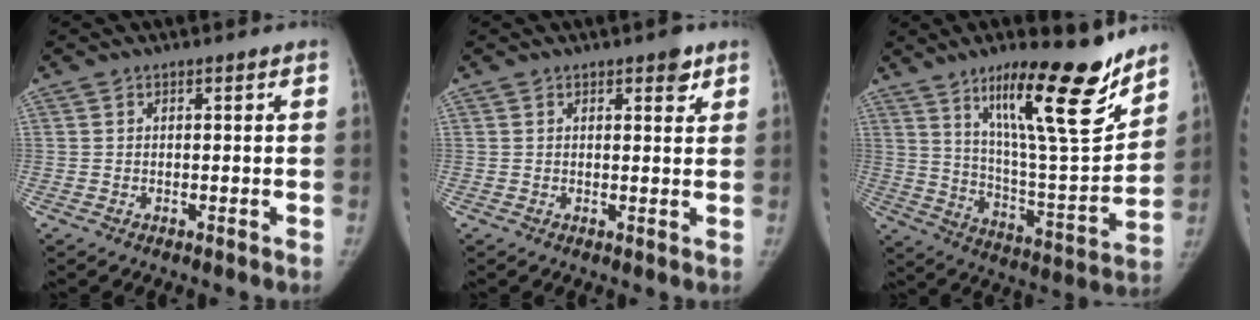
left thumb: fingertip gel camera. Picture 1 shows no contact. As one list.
[{"total": 3.0, "force": [1.8, 1.2, 2.0], "torque": [-0.014, -0.008, 0.021]}, {"total": 23.1, "force": [15.3, 4.7, 16.7], "torque": [-0.230, -0.086, 0.253]}]